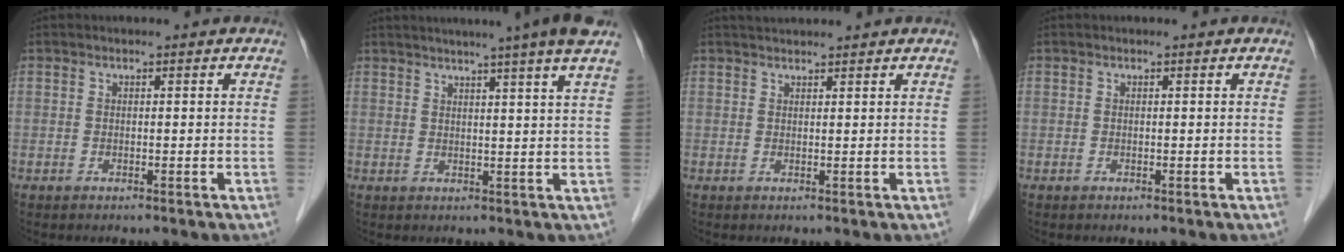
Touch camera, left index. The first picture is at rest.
{"total": 10.5, "force": [8.2, -1.7, 6.3], "torque": [-0.088, 0.009, 0.085]}
{"total": 3.0, "force": [2.9, -0.1, 0.7], "torque": [-0.009, 0.030, 0.050]}
{"total": 0.0}